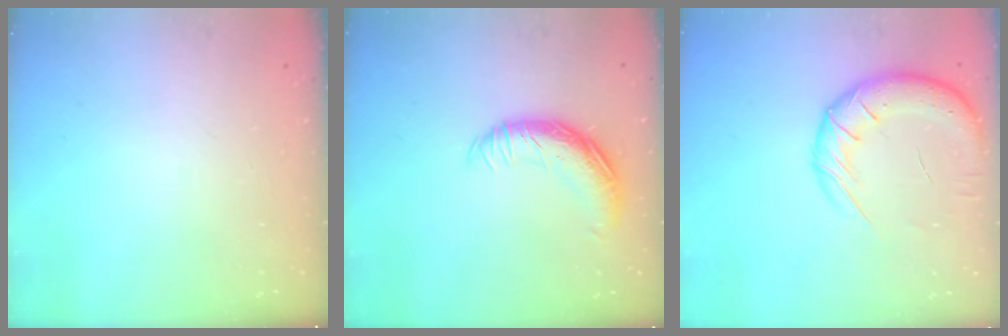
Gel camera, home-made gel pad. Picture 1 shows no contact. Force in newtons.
{"total": 14.7, "press": 14.7, "slide": 0.4}
{"total": 15.8, "press": 15.5, "slide": 3.5}